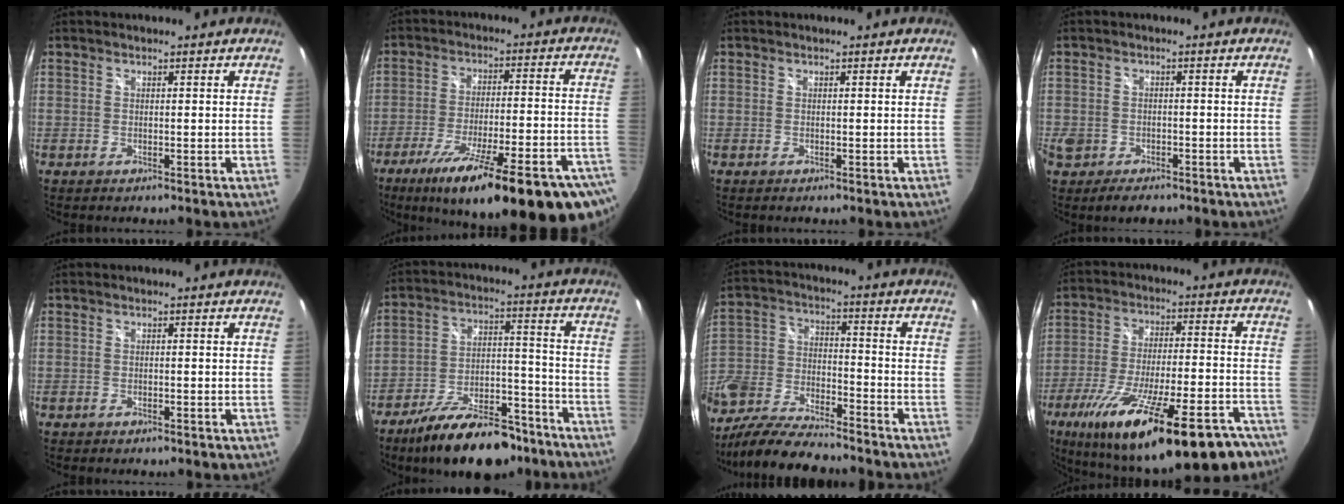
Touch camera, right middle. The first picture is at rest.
{"total": 28.3, "force": [-19.7, 4.5, 19.8], "torque": [-0.301, -0.062, -0.276]}
{"total": 0.0}
{"total": 6.3, "force": [-3.7, 4.1, 3.1], "torque": [-0.079, -0.015, -0.063]}
{"total": 0.9, "force": [-0.6, 0.5, 0.4], "torque": [-0.008, -0.003, -0.010]}
{"total": 18.7, "force": [-13.8, 7.6, 10.0], "torque": [-0.173, 0.006, -0.203]}
{"total": 19.0, "force": [-13.6, 7.8, 10.7], "torque": [-0.239, -0.029, -0.243]}
{"total": 30.3, "force": [-21.0, 7.8, 20.3], "torque": [-0.346, -0.055, -0.302]}